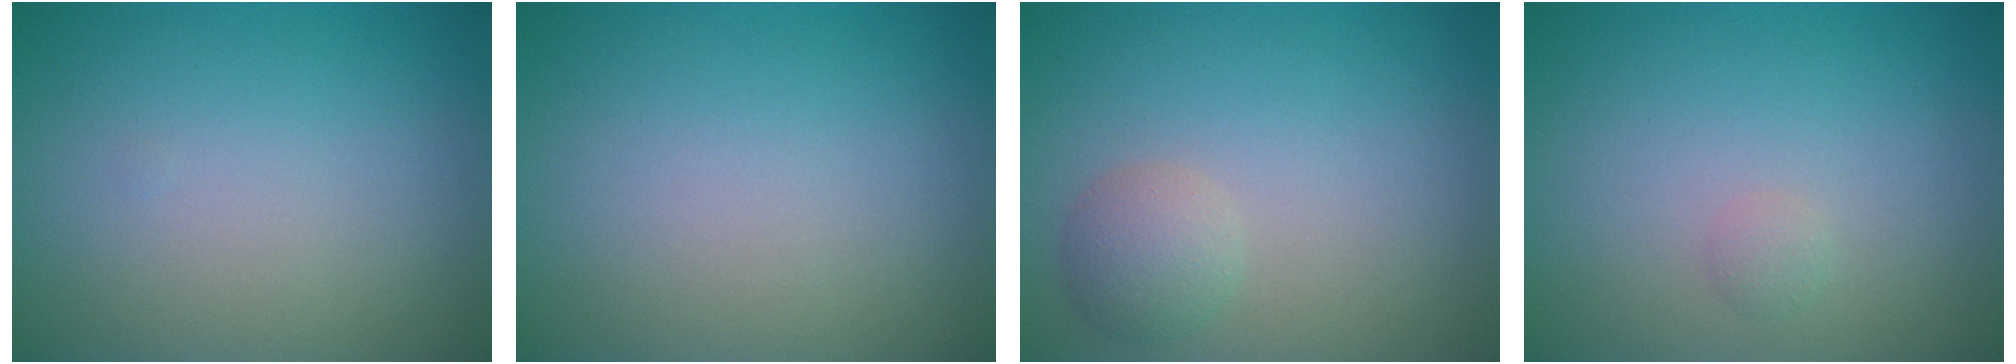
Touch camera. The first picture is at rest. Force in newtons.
{"total": 0.0}
{"total": 2.3, "press": 2.3, "slide": 0.2}
{"total": 0.7, "press": 0.7, "slide": 0.0}